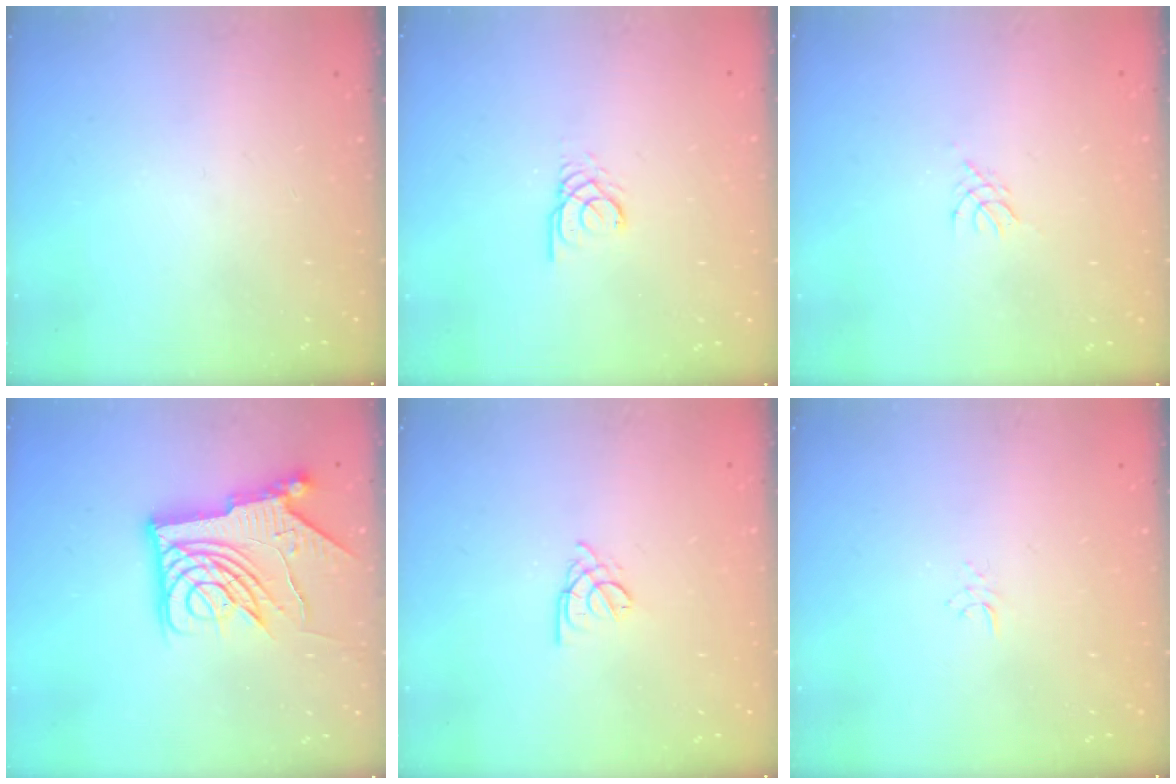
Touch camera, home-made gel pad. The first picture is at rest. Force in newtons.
{"total": 2.4, "press": 2.4, "slide": 0.4}
{"total": 2.7, "press": 2.6, "slide": 0.6}
{"total": 15.7, "press": 15.6, "slide": 1.5}
{"total": 1.6, "press": 1.5, "slide": 0.5}
{"total": 2.9, "press": 2.9, "slide": 0.3}